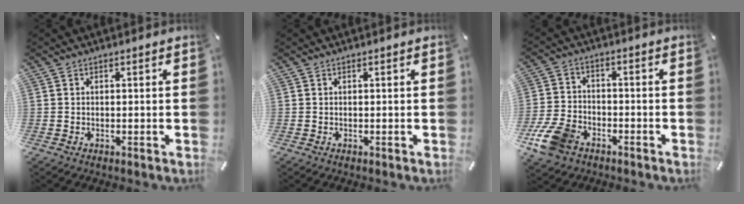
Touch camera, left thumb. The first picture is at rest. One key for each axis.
{"total": 0.0}
{"total": 10.1, "fx": -5.7, "fy": 6.7, "fz": 4.9, "tx": -0.116, "ty": 0.027, "tz": -0.107}